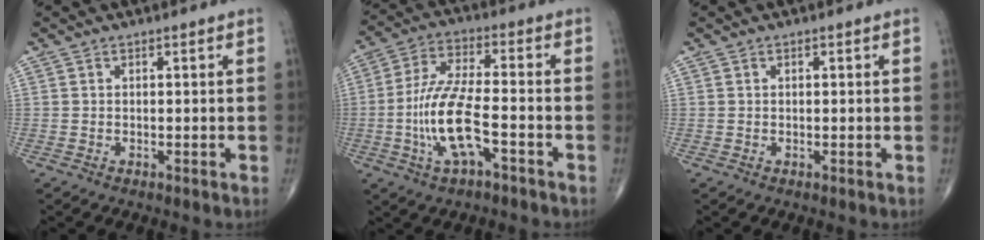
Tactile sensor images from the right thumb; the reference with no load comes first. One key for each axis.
{"total": 12.4, "fx": -3.9, "fy": 4.1, "fz": 11.1, "tx": -0.234, "ty": 0.029, "tz": -0.073}
{"total": 0.5, "fx": 0.2, "fy": 0.2, "fz": 0.4, "tx": -0.008, "ty": 0.000, "tz": 0.003}